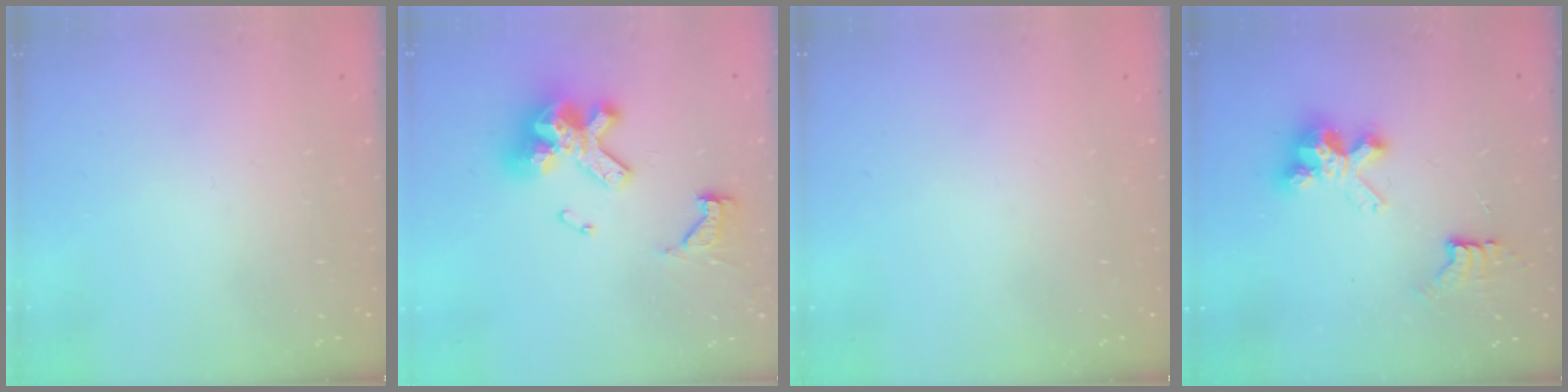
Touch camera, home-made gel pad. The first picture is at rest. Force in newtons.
{"total": 13.5, "press": 13.4, "slide": 1.2}
{"total": 0.0}
{"total": 7.6, "press": 7.6, "slide": 0.5}